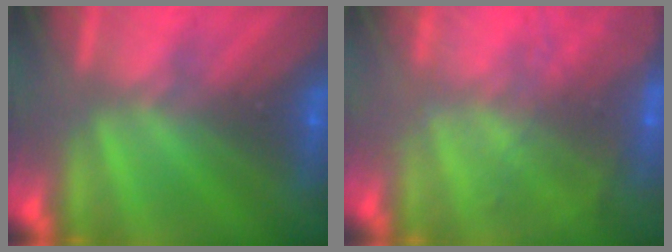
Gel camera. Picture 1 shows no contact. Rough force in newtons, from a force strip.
{"total": 5.9}